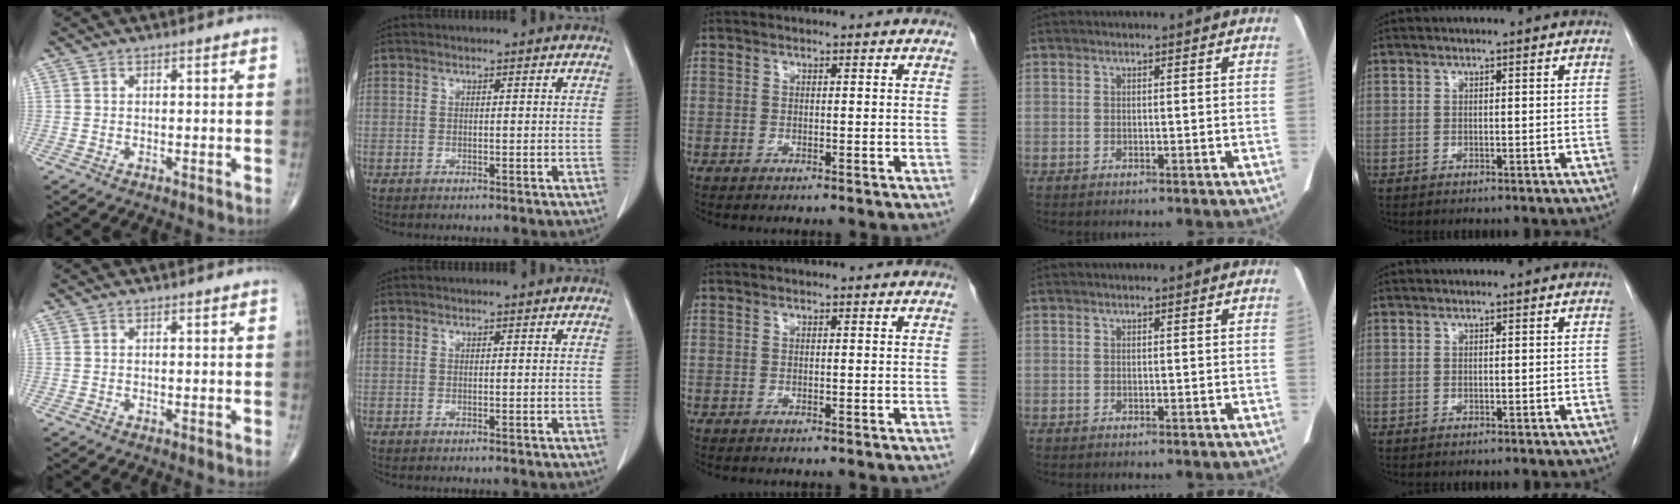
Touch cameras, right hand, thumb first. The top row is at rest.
{}